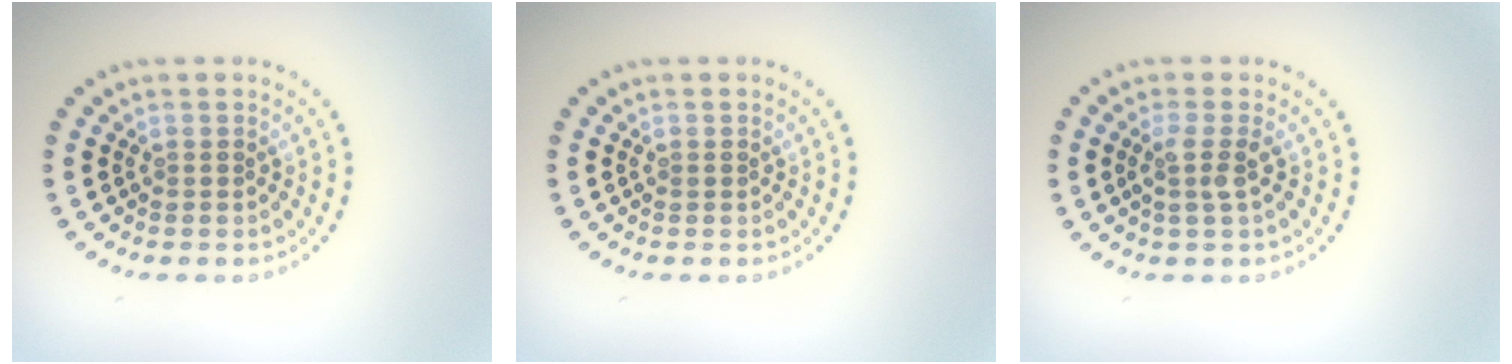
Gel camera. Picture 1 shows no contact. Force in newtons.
{"total": 0.0}
{"total": 1.8, "press": 1.3, "slide": 1.2}